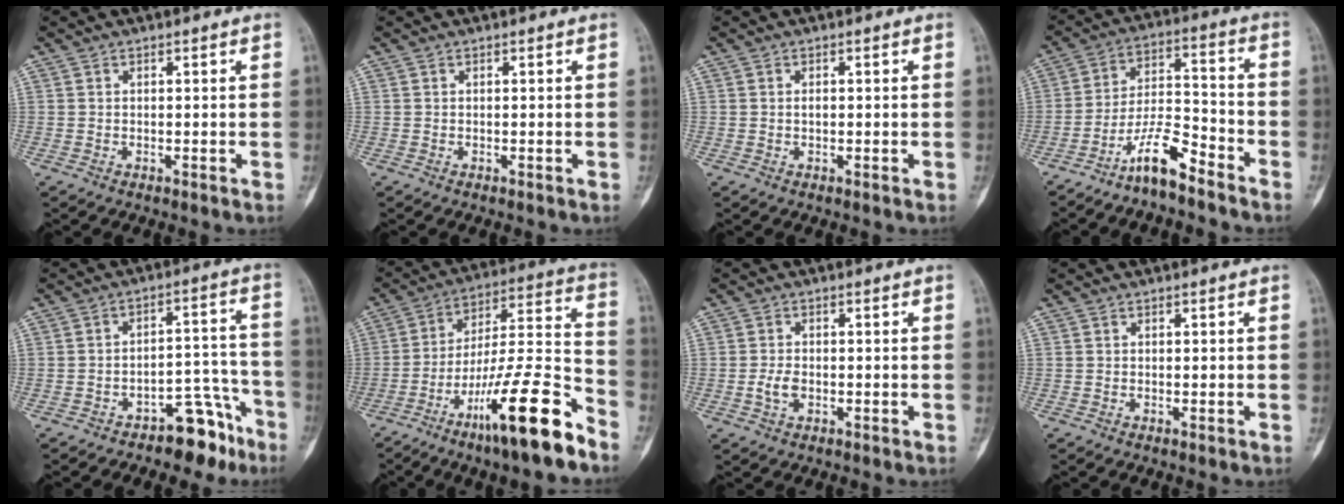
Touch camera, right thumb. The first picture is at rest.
{"total": 0.0}
{"total": 0.6, "force": [0.0, 0.3, 0.5], "torque": [-0.008, 0.001, -0.001]}
{"total": 9.3, "force": [-7.1, 2.2, 5.6], "torque": [-0.104, 0.069, -0.134]}
{"total": 9.2, "force": [-6.6, 4.4, 4.7], "torque": [-0.031, 0.087, -0.098]}
{"total": 21.3, "force": [-12.9, 3.0, 16.6], "torque": [-0.292, 0.071, -0.217]}
{"total": 2.8, "force": [-0.7, 1.7, 2.1], "torque": [-0.042, 0.006, -0.015]}
{"total": 0.0}